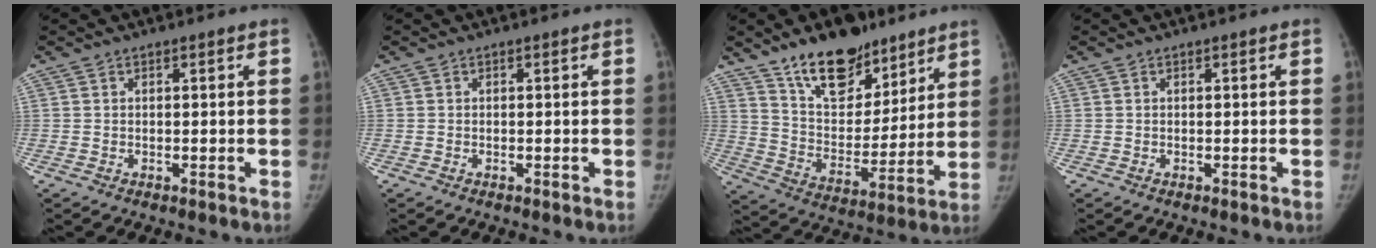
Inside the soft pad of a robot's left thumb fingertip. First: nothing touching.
{"total": 0.0}
{"total": 18.0, "force": [12.7, 9.2, 8.8], "torque": [-0.086, -0.075, 0.218]}
{"total": 0.0}